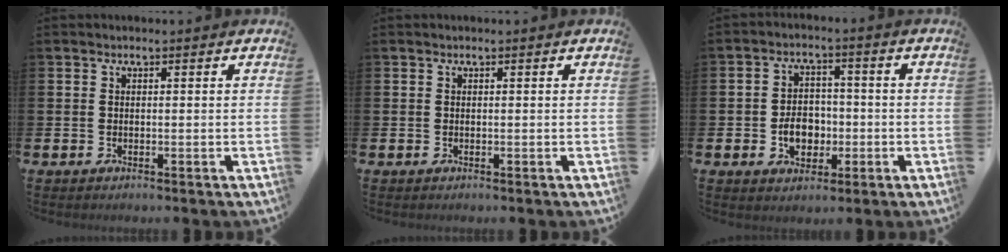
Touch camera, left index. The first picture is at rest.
{"total": 0.0}
{"total": 5.1, "force": [-1.2, 4.0, 3.1], "torque": [-0.041, 0.001, -0.028]}